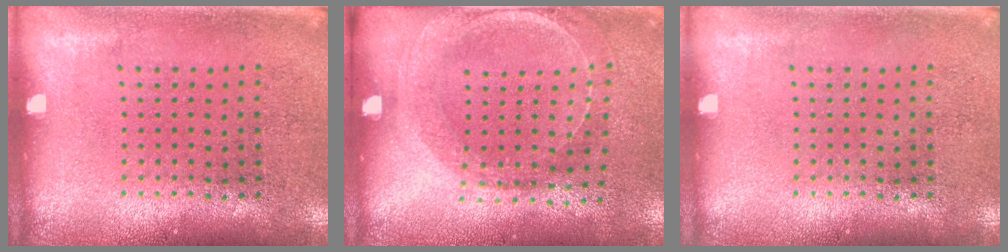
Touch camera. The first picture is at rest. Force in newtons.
{"total": 1.5, "press": 1.4, "slide": 0.4}
{"total": 0.0}